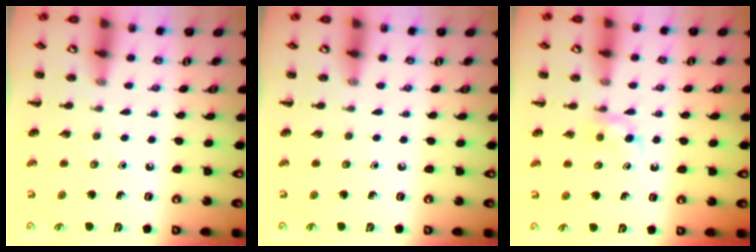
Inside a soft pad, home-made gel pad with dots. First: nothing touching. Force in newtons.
{"total": 0.0}
{"total": 3.4, "press": 3.1, "slide": 1.5}